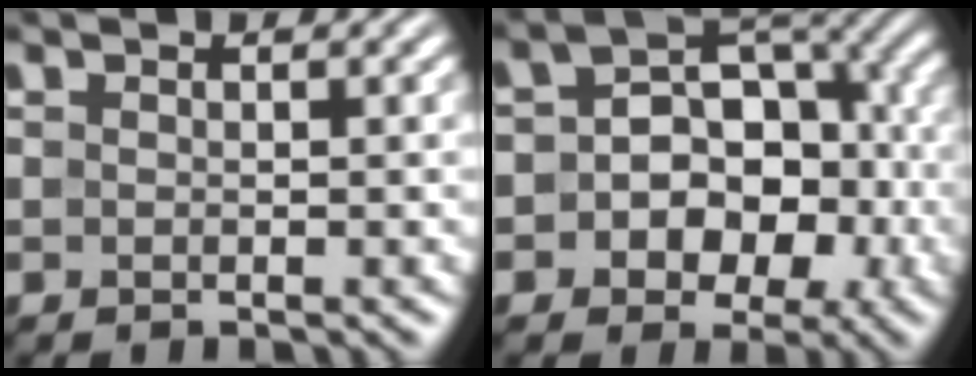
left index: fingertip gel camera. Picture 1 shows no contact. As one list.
[{"total": 9.7, "force": [-1.8, 7.5, 5.8], "torque": [-0.049, 0.000, -0.046]}]